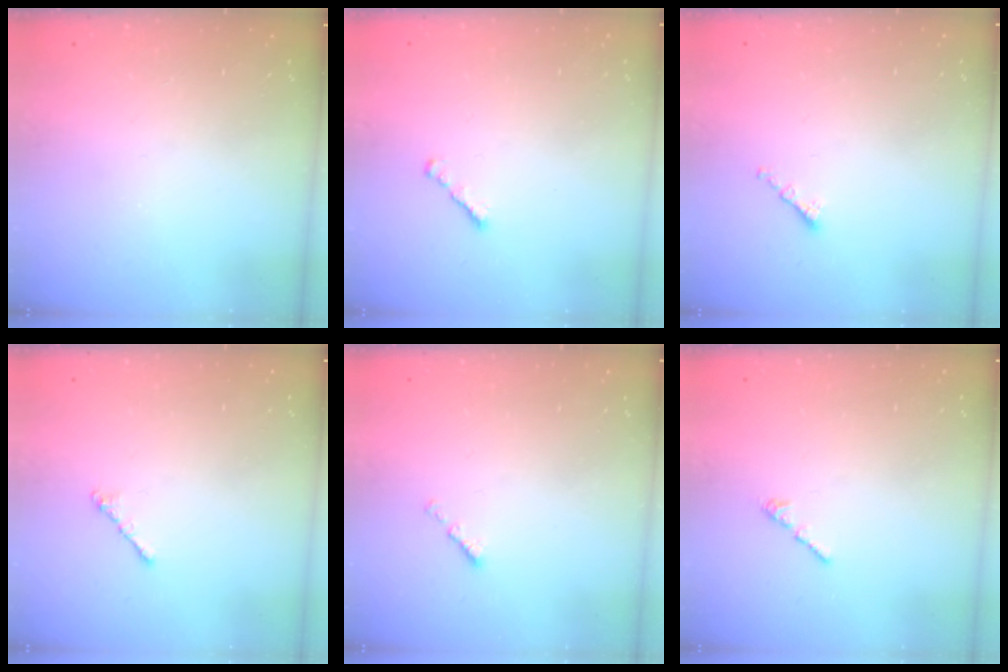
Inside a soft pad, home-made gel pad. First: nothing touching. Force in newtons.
{"total": 1.3, "press": 1.2, "slide": 0.5}
{"total": 1.4, "press": 1.2, "slide": 0.6}
{"total": 1.8, "press": 1.7, "slide": 0.6}
{"total": 0.0}
{"total": 0.7, "press": 0.6, "slide": 0.4}